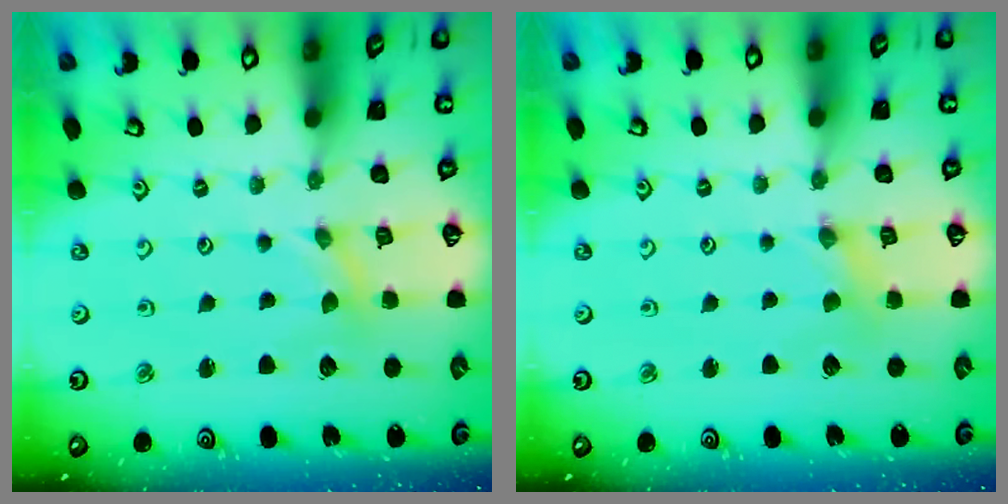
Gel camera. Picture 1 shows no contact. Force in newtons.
{"total": 0.7, "press": 0.7, "slide": 0.1}